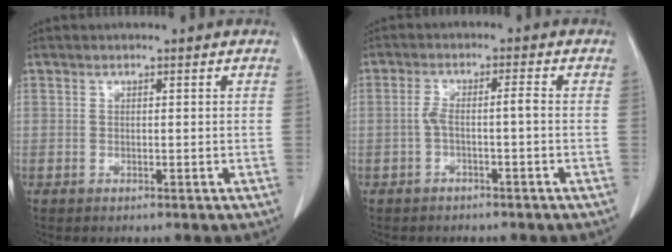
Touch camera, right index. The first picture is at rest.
{"total": 3.1, "force": [-1.0, 0.3, 2.9], "torque": [-0.057, 0.015, -0.017]}